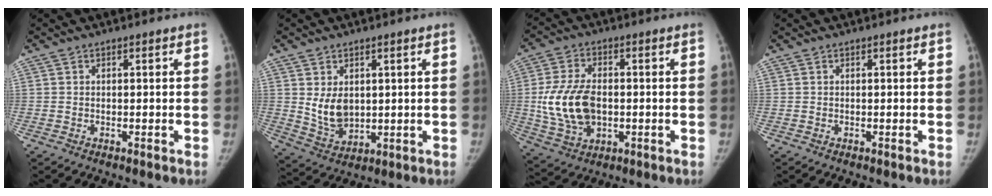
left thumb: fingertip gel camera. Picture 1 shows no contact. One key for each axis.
{"total": 7.9, "fx": 1.5, "fy": 5.5, "fz": 5.4, "tx": -0.075, "ty": -0.023, "tz": 0.046}
{"total": 13.2, "fx": -0.6, "fy": 8.4, "fz": 10.1, "tx": -0.193, "ty": 0.001, "tz": -0.003}
{"total": 0.0}